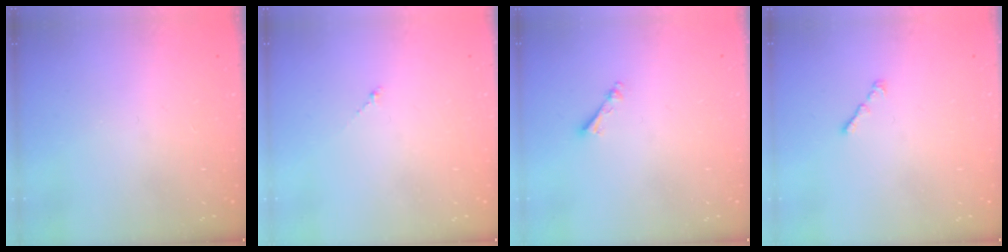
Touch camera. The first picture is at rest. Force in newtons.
{"total": 0.7, "press": 0.6, "slide": 0.4}
{"total": 2.5, "press": 2.5, "slide": 0.3}
{"total": 1.0, "press": 0.9, "slide": 0.5}